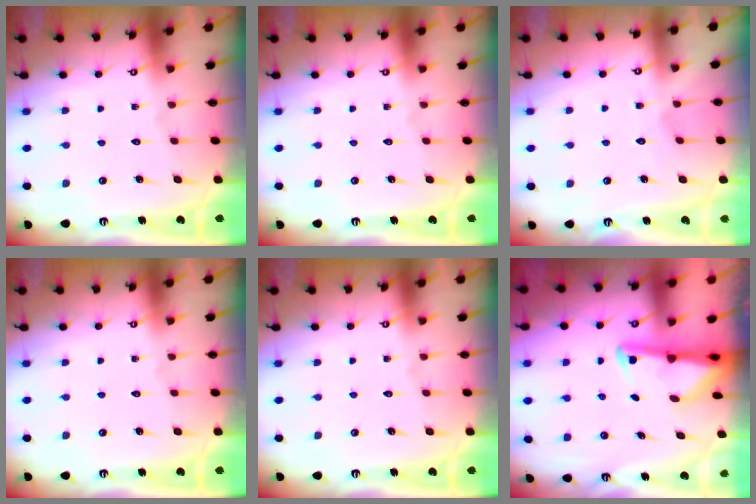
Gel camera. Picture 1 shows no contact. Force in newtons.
{"total": 0.0}
{"total": 3.4, "press": 3.3, "slide": 0.4}
{"total": 0.0}
{"total": 0.0}
{"total": 2.9, "press": 2.9, "slide": 0.7}